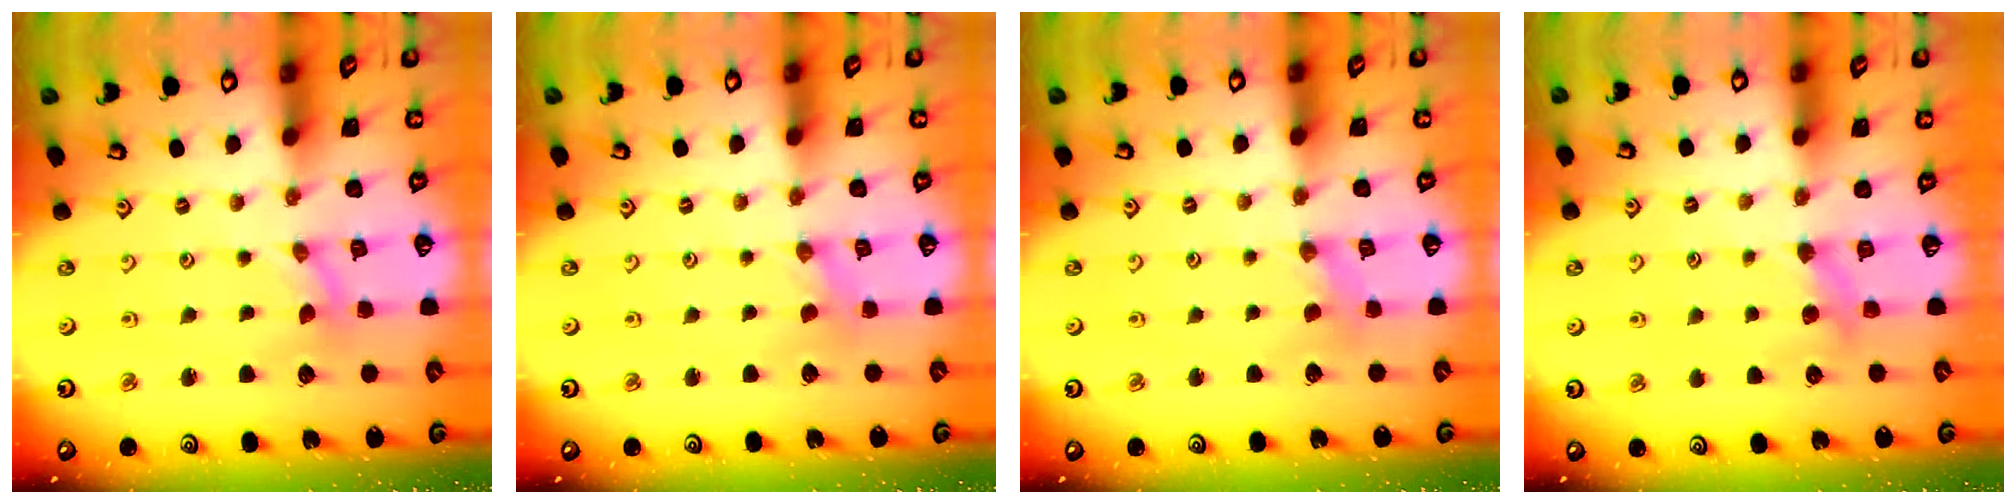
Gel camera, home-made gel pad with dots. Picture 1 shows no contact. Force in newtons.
{"total": 0.0}
{"total": 2.1, "press": 2.1, "slide": 0.3}
{"total": 3.4, "press": 3.4, "slide": 0.4}